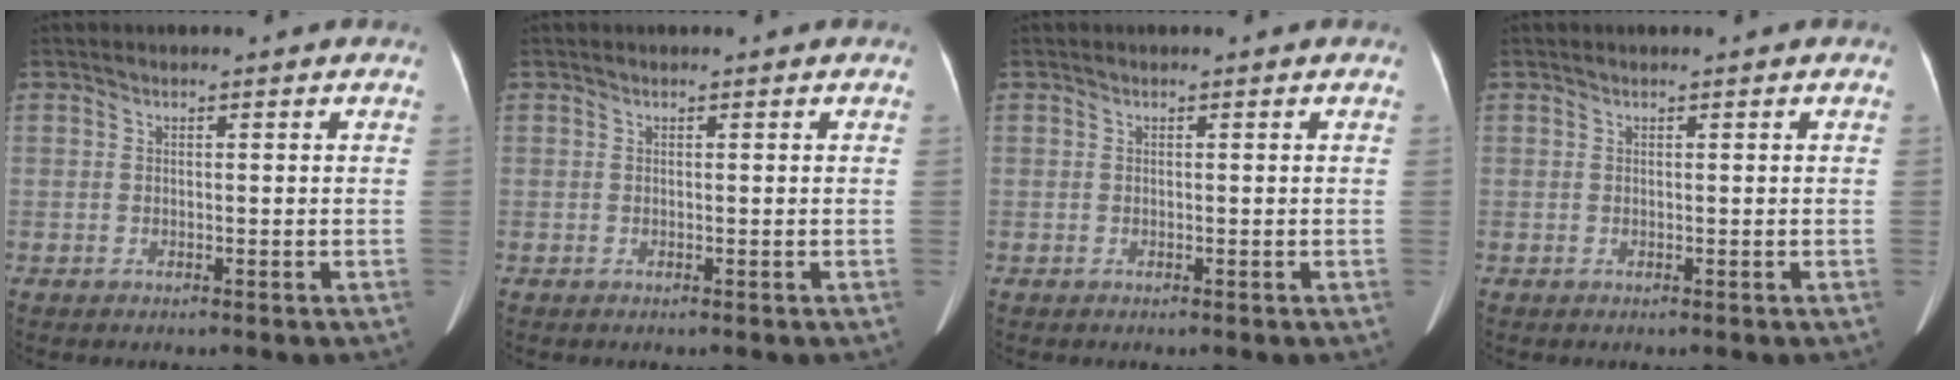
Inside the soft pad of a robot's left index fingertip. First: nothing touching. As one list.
[{"total": 0.0}, {"total": 0.0}, {"total": 0.0}]